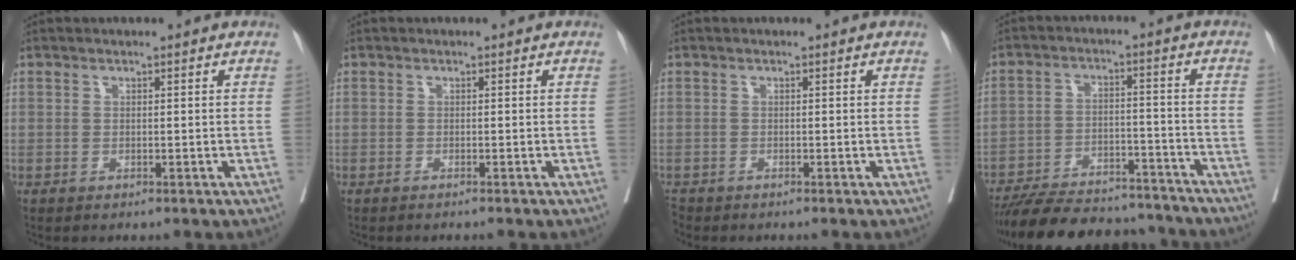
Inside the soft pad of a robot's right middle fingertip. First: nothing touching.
{"total": 1.8, "force": [-1.5, -0.1, 0.8], "torque": [-0.011, -0.002, -0.020]}
{"total": 0.9, "force": [-0.8, 0.1, 0.0], "torque": [-0.003, -0.004, -0.018]}
{"total": 19.7, "force": [-17.9, 5.0, 6.5], "torque": [-0.125, 0.000, -0.260]}